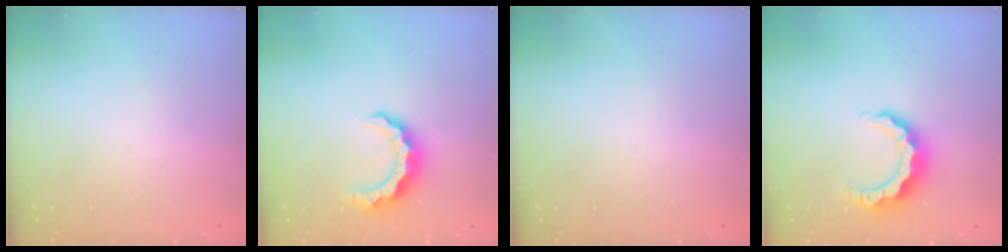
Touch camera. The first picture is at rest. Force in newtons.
{"total": 8.2, "press": 8.2, "slide": 0.9}
{"total": 0.0}
{"total": 8.6, "press": 8.6, "slide": 0.6}